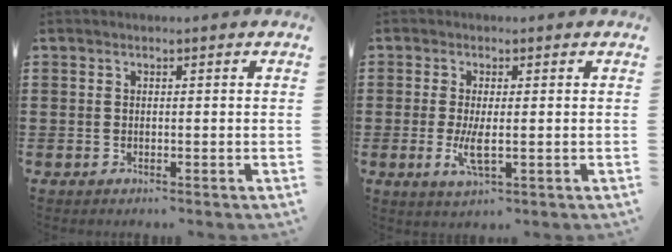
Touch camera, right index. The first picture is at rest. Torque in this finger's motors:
{"motor_torque": [0.87, -0.05, 0.38, 0.14]}